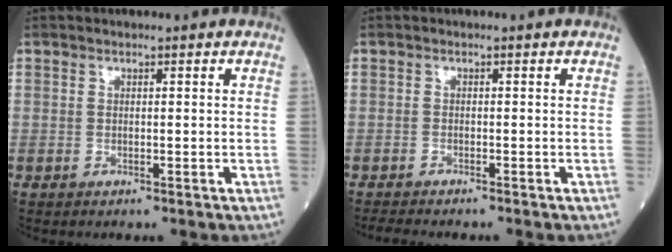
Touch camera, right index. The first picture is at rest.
{"total": 3.4, "force": [-3.1, -0.2, 1.4], "torque": [-0.018, -0.008, -0.049]}